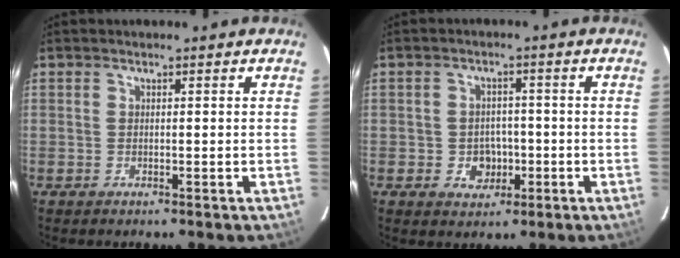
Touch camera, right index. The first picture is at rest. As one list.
[{"total": 4.6, "force": [-1.3, 4.1, 1.8], "torque": [-0.041, 0.011, -0.006]}]